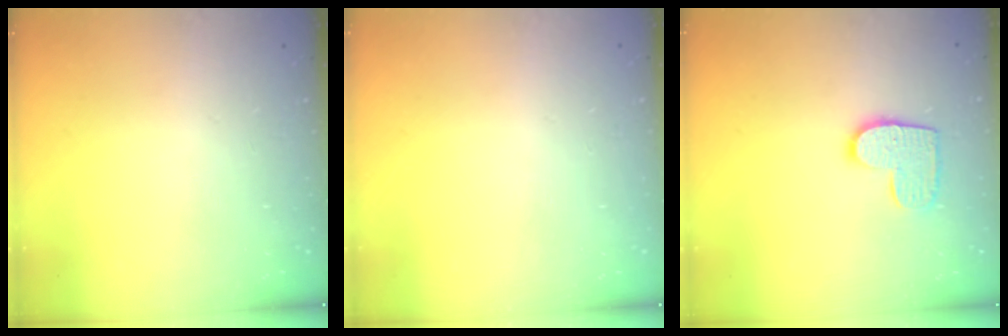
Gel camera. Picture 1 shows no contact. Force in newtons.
{"total": 0.5, "press": 0.5, "slide": 0.1}
{"total": 9.9, "press": 9.9, "slide": 0.4}